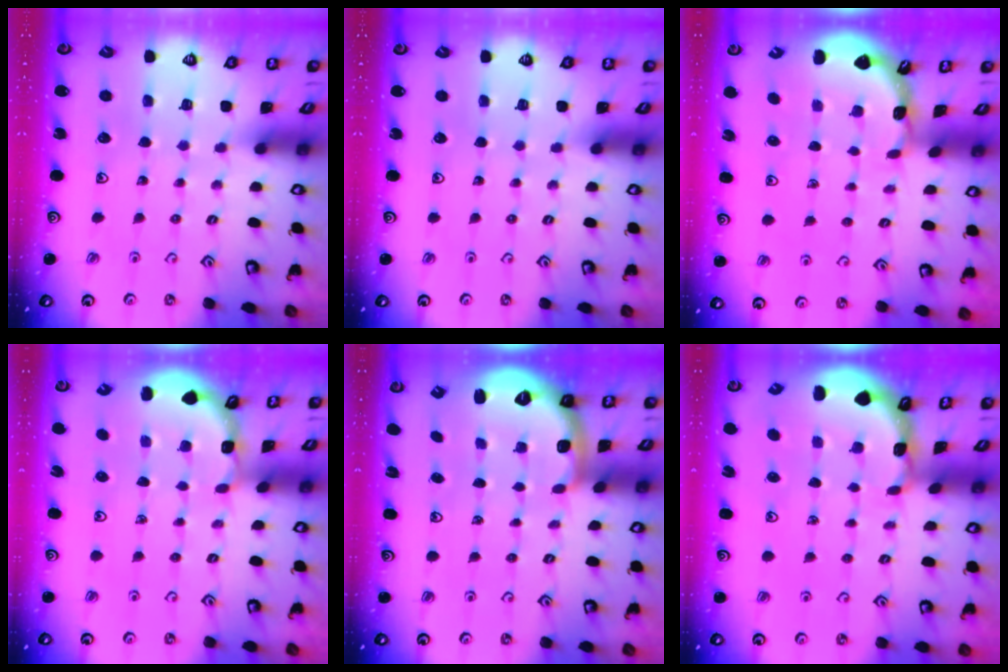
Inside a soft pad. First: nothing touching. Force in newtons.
{"total": 0.0}
{"total": 1.7, "press": 1.7, "slide": 0.2}
{"total": 2.1, "press": 2.1, "slide": 0.1}
{"total": 2.0, "press": 1.6, "slide": 1.2}
{"total": 2.6, "press": 2.6, "slide": 0.3}